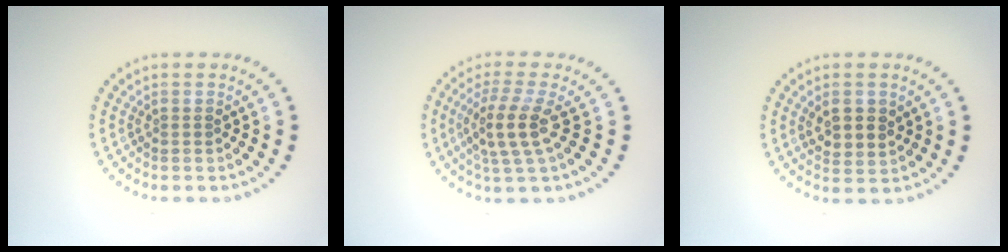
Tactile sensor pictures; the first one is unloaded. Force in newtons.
{"total": 3.4, "press": 2.7, "slide": 2.0}
{"total": 2.7, "press": 2.6, "slide": 0.7}